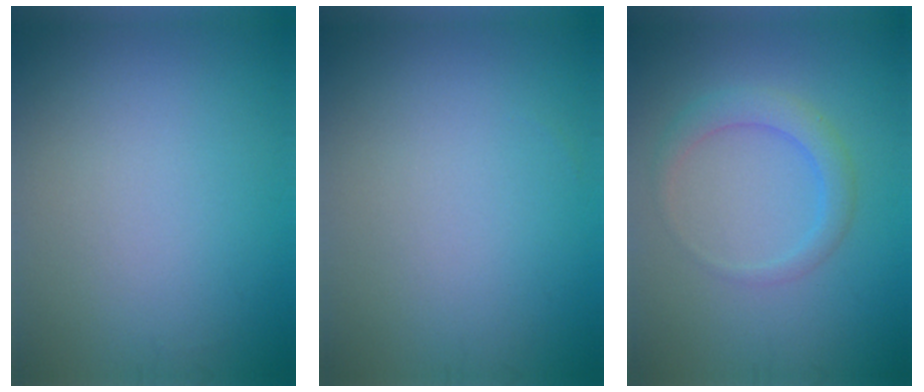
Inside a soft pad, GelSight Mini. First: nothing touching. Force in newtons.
{"total": 0.0}
{"total": 2.6, "press": 2.6, "slide": 0.1}